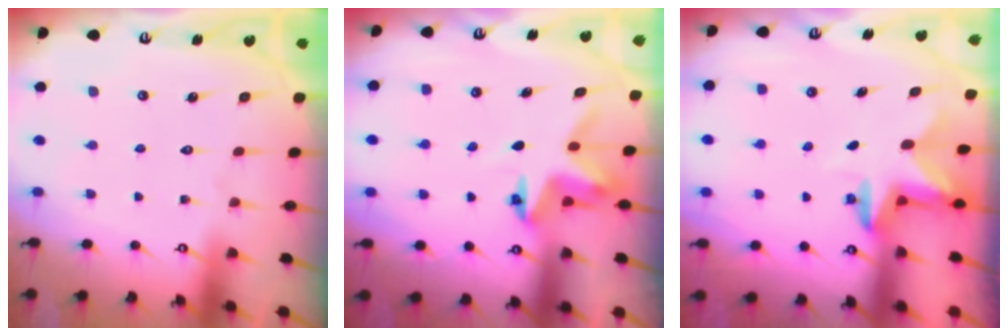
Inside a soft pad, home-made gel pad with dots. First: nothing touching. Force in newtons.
{"total": 4.1, "press": 4.1, "slide": 0.2}
{"total": 2.9, "press": 2.8, "slide": 0.5}